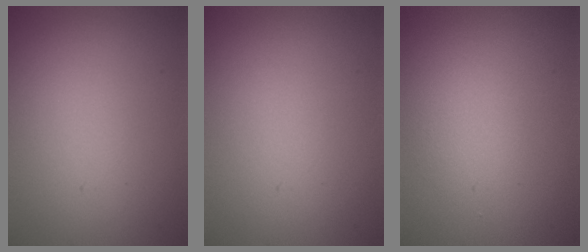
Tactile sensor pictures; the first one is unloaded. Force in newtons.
{"total": 0.0}
{"total": 1.5, "press": 1.5, "slide": 0.1}